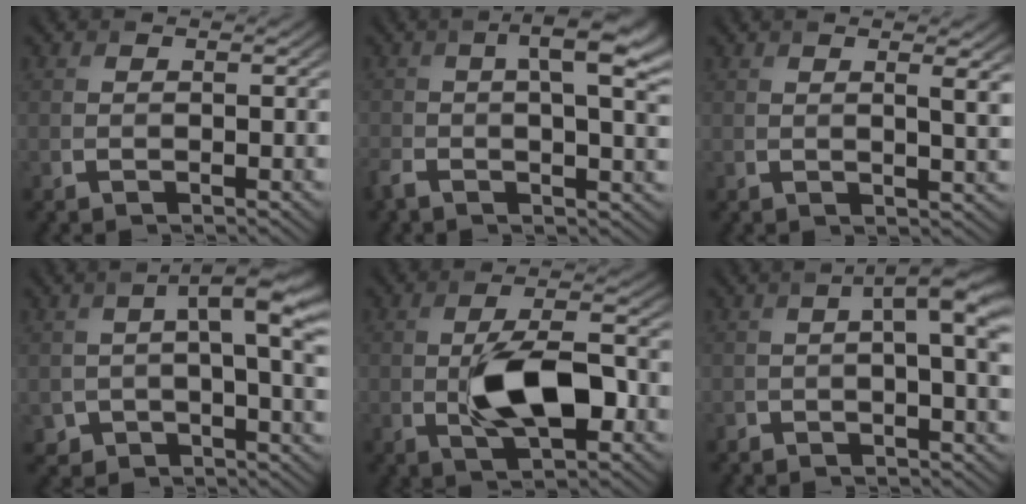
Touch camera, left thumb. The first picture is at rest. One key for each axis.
{"total": 9.0, "fx": 0.3, "fy": 3.1, "fz": 8.4, "tx": -0.156, "ty": -0.005, "tz": 0.003}
{"total": 3.7, "fx": 1.5, "fy": 0.9, "fz": 3.3, "tx": -0.048, "ty": 0.008, "tz": 0.028}
{"total": 7.0, "fx": 0.9, "fy": 3.6, "fz": 5.9, "tx": -0.105, "ty": -0.007, "tz": 0.018}
{"total": 8.6, "fx": -1.3, "fy": 3.6, "fz": 7.7, "tx": -0.144, "ty": 0.002, "tz": -0.017}
{"total": 5.7, "fx": 0.7, "fy": 1.5, "fz": 5.5, "tx": -0.079, "ty": 0.009, "tz": 0.012}